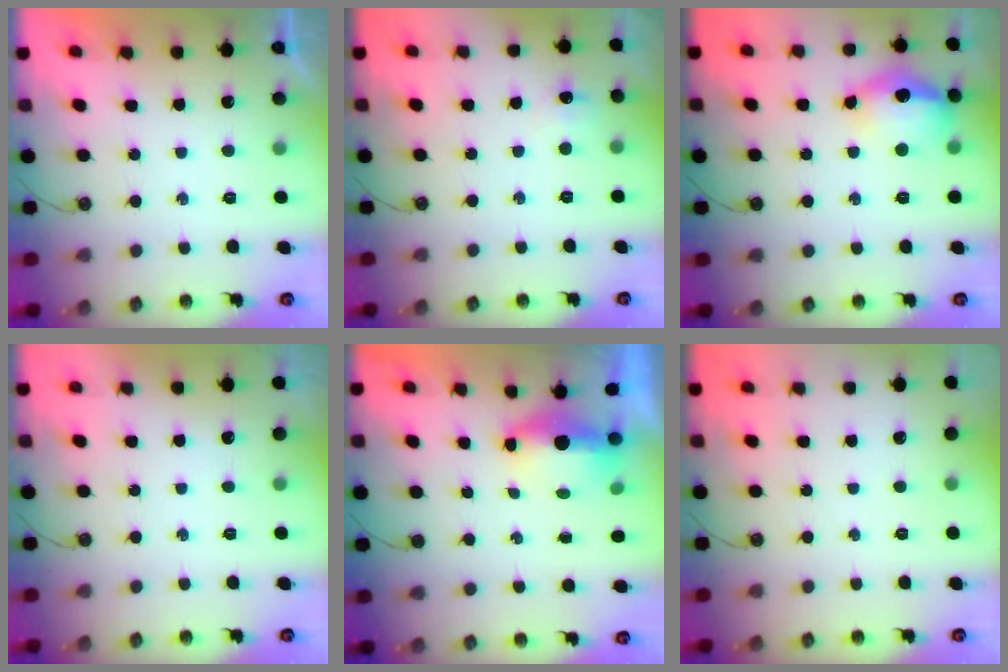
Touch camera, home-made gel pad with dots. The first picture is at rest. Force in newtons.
{"total": 5.1, "press": 5.1, "slide": 0.7}
{"total": 14.8, "press": 14.8, "slide": 1.4}
{"total": 11.8, "press": 1.8, "slide": 11.7}
{"total": 5.3, "press": 5.2, "slide": 1.2}
{"total": 0.0}